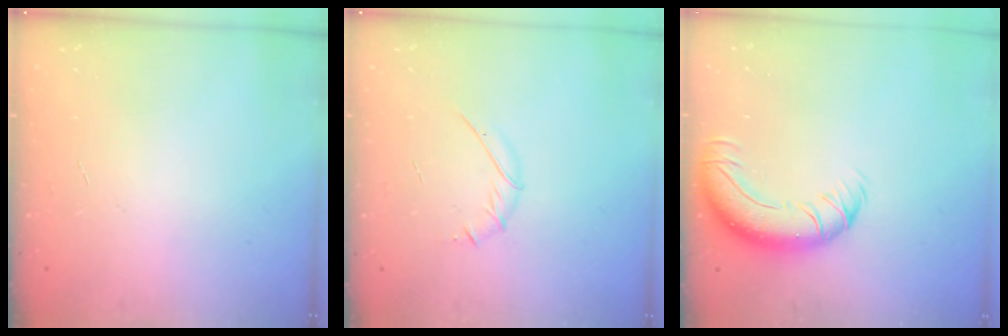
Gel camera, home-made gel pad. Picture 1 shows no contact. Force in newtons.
{"total": 3.9, "press": 3.8, "slide": 1.0}
{"total": 11.2, "press": 10.8, "slide": 2.9}